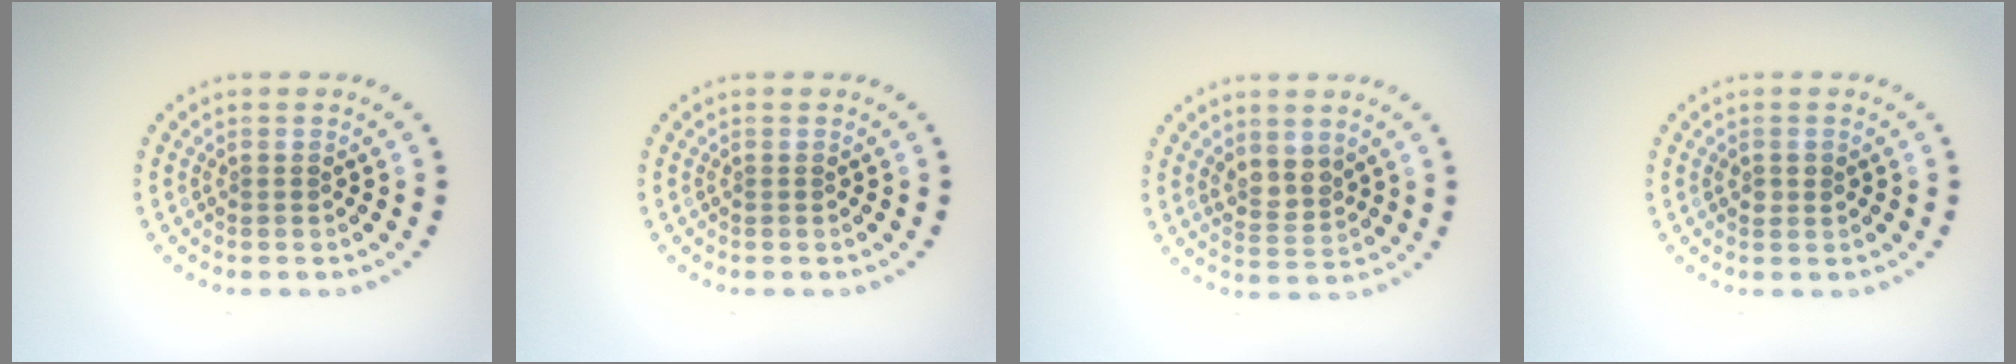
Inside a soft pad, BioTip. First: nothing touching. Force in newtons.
{"total": 0.0}
{"total": 2.3, "press": 1.9, "slide": 1.3}
{"total": 0.9, "press": 0.9, "slide": 0.1}